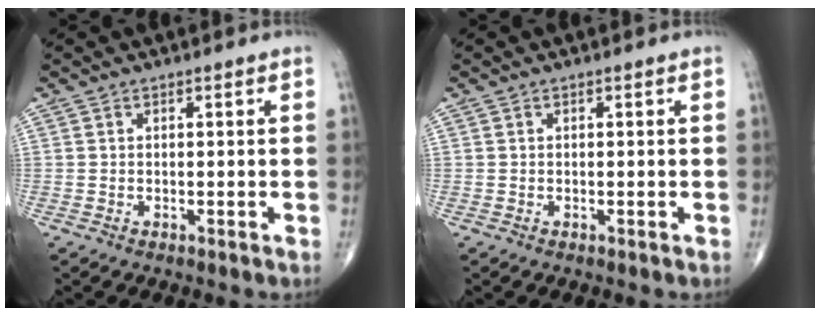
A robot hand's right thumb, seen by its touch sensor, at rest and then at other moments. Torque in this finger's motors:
{"motor_torque": [0.02, 0.01, -0.09, -0.05, 0.01]}